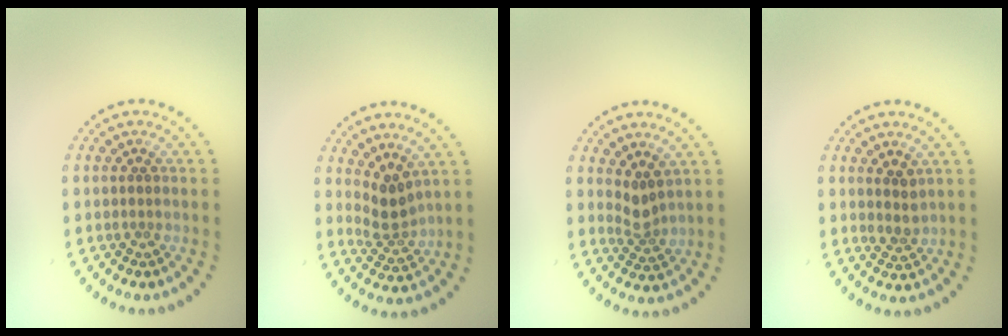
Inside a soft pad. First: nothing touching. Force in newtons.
{"total": 2.6, "press": 1.8, "slide": 1.8}
{"total": 2.0, "press": 1.3, "slide": 1.5}
{"total": 1.5, "press": 1.2, "slide": 0.8}